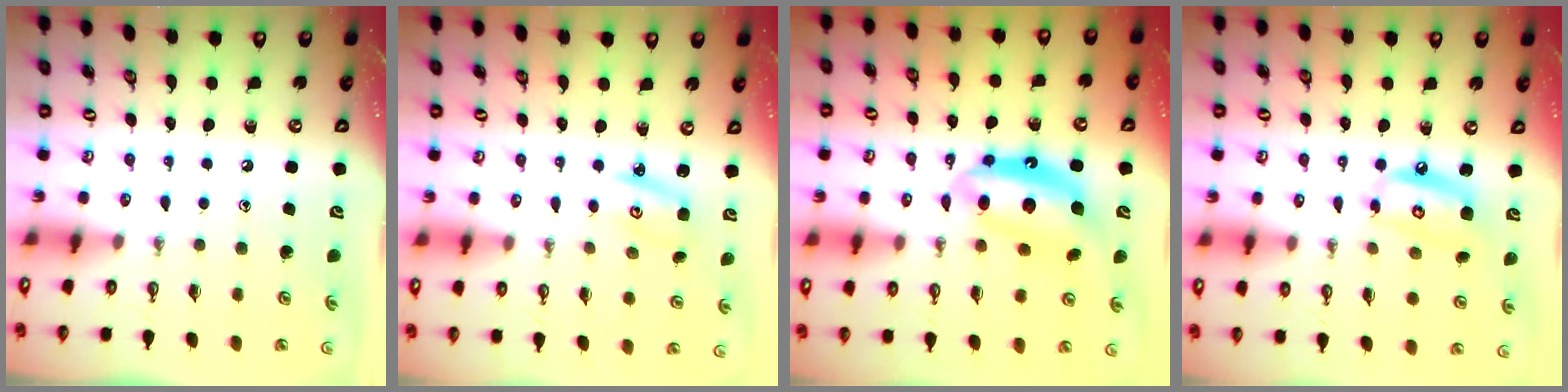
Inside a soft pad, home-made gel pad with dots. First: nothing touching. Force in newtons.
{"total": 3.2, "press": 3.2, "slide": 0.3}
{"total": 12.6, "press": 12.5, "slide": 1.3}
{"total": 10.1, "press": 10.0, "slide": 1.3}